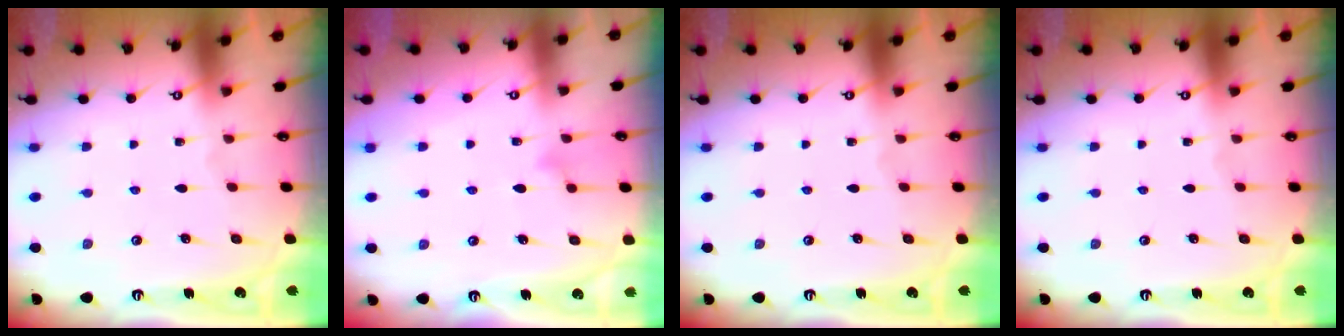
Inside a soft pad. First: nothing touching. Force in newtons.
{"total": 9.4, "press": 9.4, "slide": 0.6}
{"total": 0.0}
{"total": 0.0}